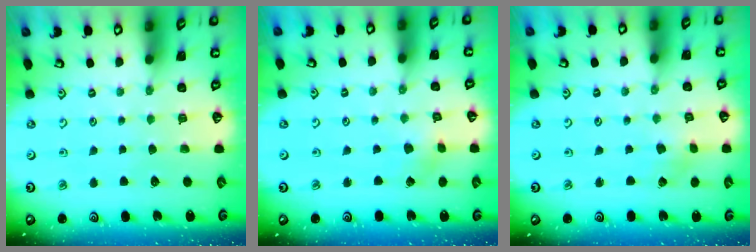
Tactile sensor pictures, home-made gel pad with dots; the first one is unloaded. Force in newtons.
{"total": 2.0, "press": 2.0, "slide": 0.1}
{"total": 0.8, "press": 0.8, "slide": 0.2}